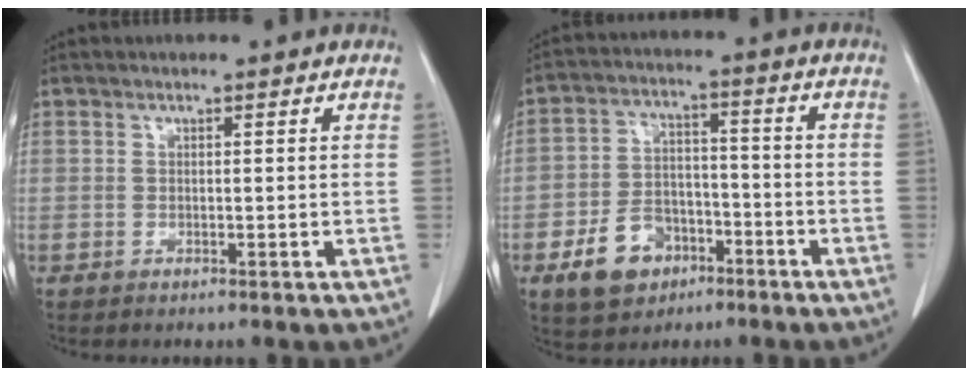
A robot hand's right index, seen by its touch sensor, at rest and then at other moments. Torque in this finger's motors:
{"motor_torque": [0.12, -0.11, -0.27, -0.12]}